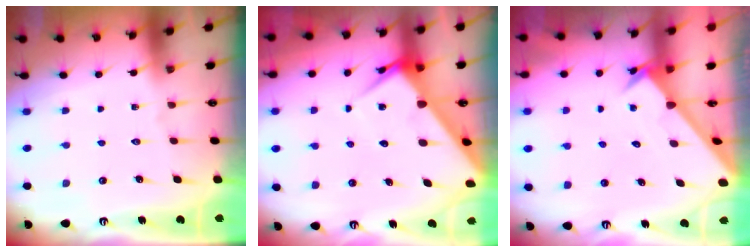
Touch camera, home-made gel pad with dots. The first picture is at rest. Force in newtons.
{"total": 5.8, "press": 5.8, "slide": 0.5}
{"total": 2.6, "press": 2.6, "slide": 0.2}